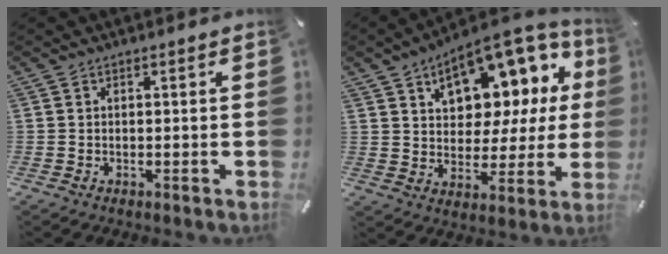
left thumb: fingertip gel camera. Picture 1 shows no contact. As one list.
[{"total": 13.9, "force": [8.4, 8.7, 6.8], "torque": [-0.093, -0.064, 0.146]}]